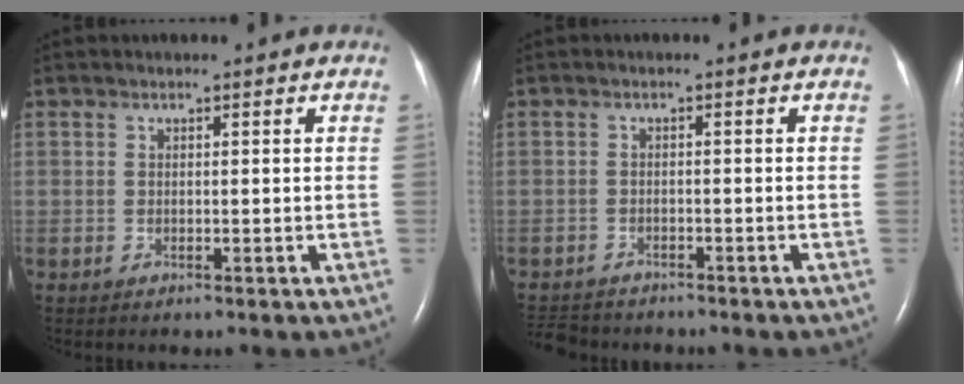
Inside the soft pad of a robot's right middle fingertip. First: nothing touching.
{"total": 4.9, "force": [-4.7, 1.4, 0.7], "torque": [-0.013, -0.013, -0.077]}